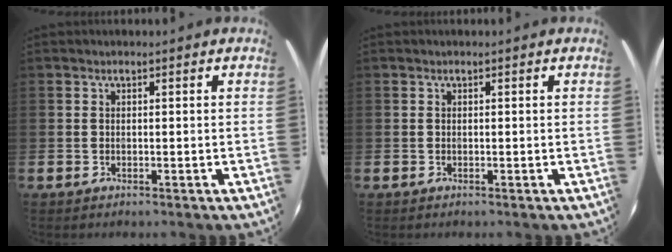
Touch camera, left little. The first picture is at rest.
{"total": 0.0}